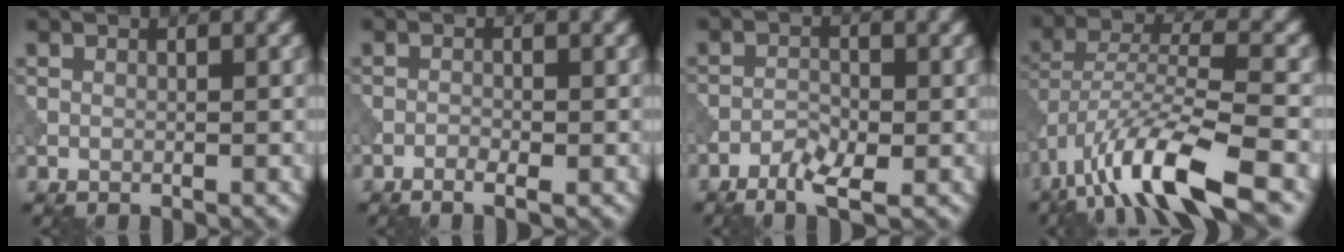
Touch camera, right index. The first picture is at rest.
{"total": 1.2, "force": [-0.8, 0.3, 0.9], "torque": [-0.017, -0.002, -0.016]}
{"total": 2.8, "force": [-1.8, 0.9, 2.0], "torque": [-0.036, 0.003, -0.037]}
{"total": 10.6, "force": [-6.5, 3.0, 7.9], "torque": [-0.140, 0.002, -0.127]}